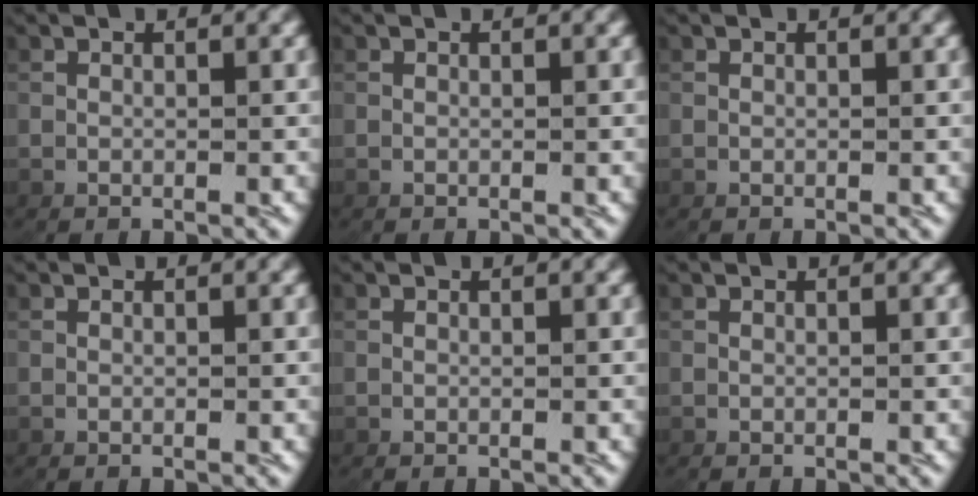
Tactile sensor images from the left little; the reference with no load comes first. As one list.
[{"total": 0.0}, {"total": 0.0}, {"total": 0.0}, {"total": 0.0}, {"total": 0.0}]